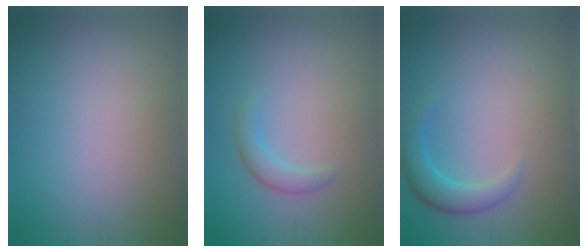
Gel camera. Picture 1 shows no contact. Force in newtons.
{"total": 1.7, "press": 1.7, "slide": 0.2}
{"total": 2.7, "press": 2.7, "slide": 0.1}